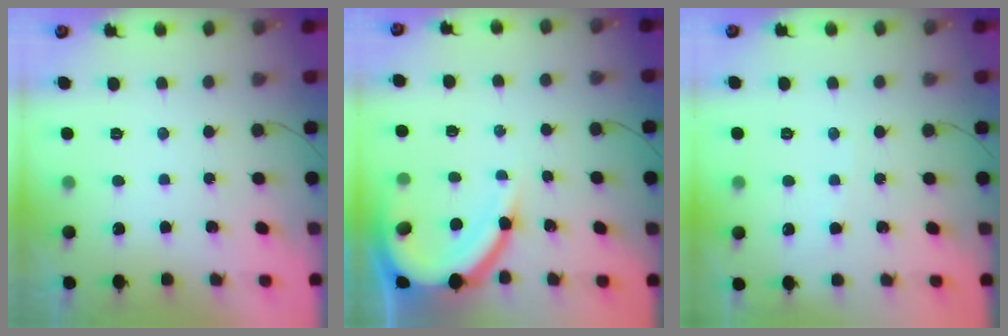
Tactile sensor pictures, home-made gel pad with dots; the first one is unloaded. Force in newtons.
{"total": 10.7, "press": 10.6, "slide": 1.1}
{"total": 2.0, "press": 2.0, "slide": 0.2}